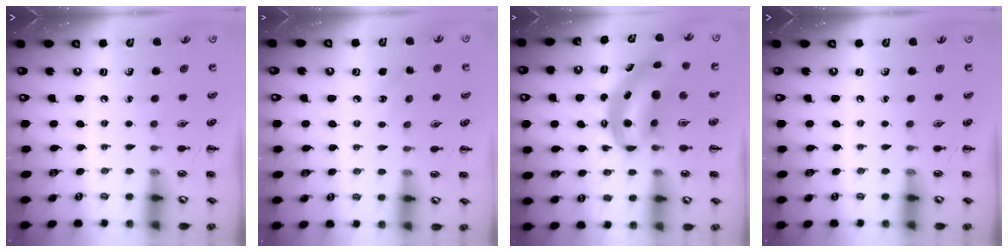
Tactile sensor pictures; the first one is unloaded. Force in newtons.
{"total": 5.6, "press": 5.4, "slide": 1.6}
{"total": 8.0, "press": 7.8, "slide": 1.7}
{"total": 0.0}